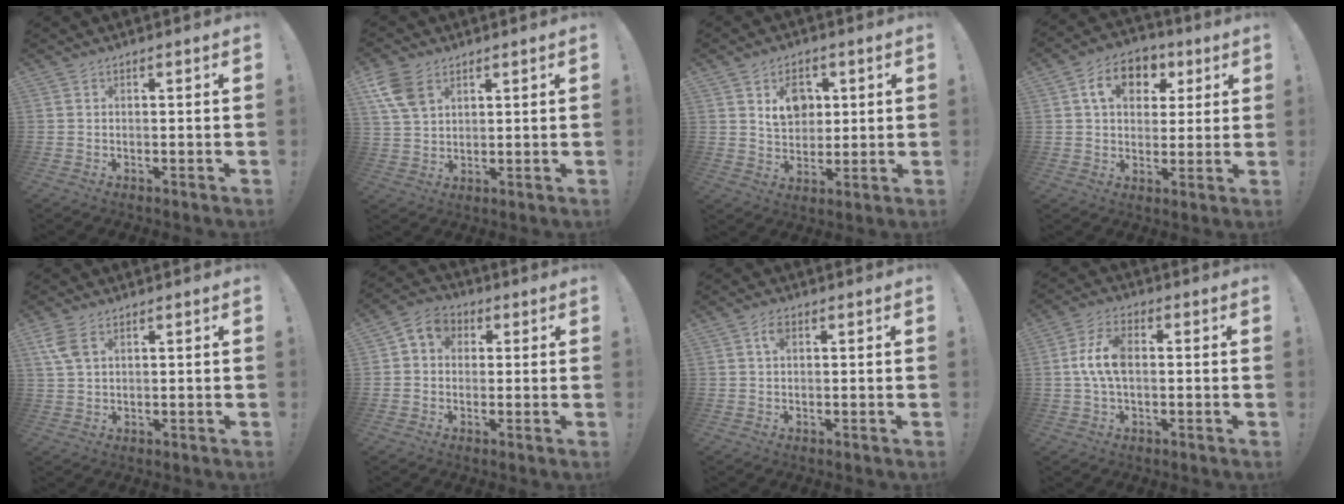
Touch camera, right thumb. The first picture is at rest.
{"total": 9.3, "force": [4.7, 6.0, 5.4], "torque": [-0.117, -0.007, 0.092]}
{"total": 8.9, "force": [3.4, 7.0, 4.4], "torque": [-0.051, -0.013, 0.062]}
{"total": 12.0, "force": [4.4, 8.9, 6.7], "torque": [-0.096, -0.005, 0.083]}
{"total": 5.6, "force": [2.7, 2.9, 3.9], "torque": [-0.087, -0.005, 0.051]}
{"total": 5.8, "force": [0.8, 5.1, 2.5], "torque": [-0.040, 0.005, 0.018]}
{"total": 2.9, "force": [1.1, 1.5, 2.2], "torque": [-0.036, 0.002, 0.015]}
{"total": 8.7, "force": [0.2, 4.8, 7.3], "torque": [-0.140, 0.005, 0.006]}